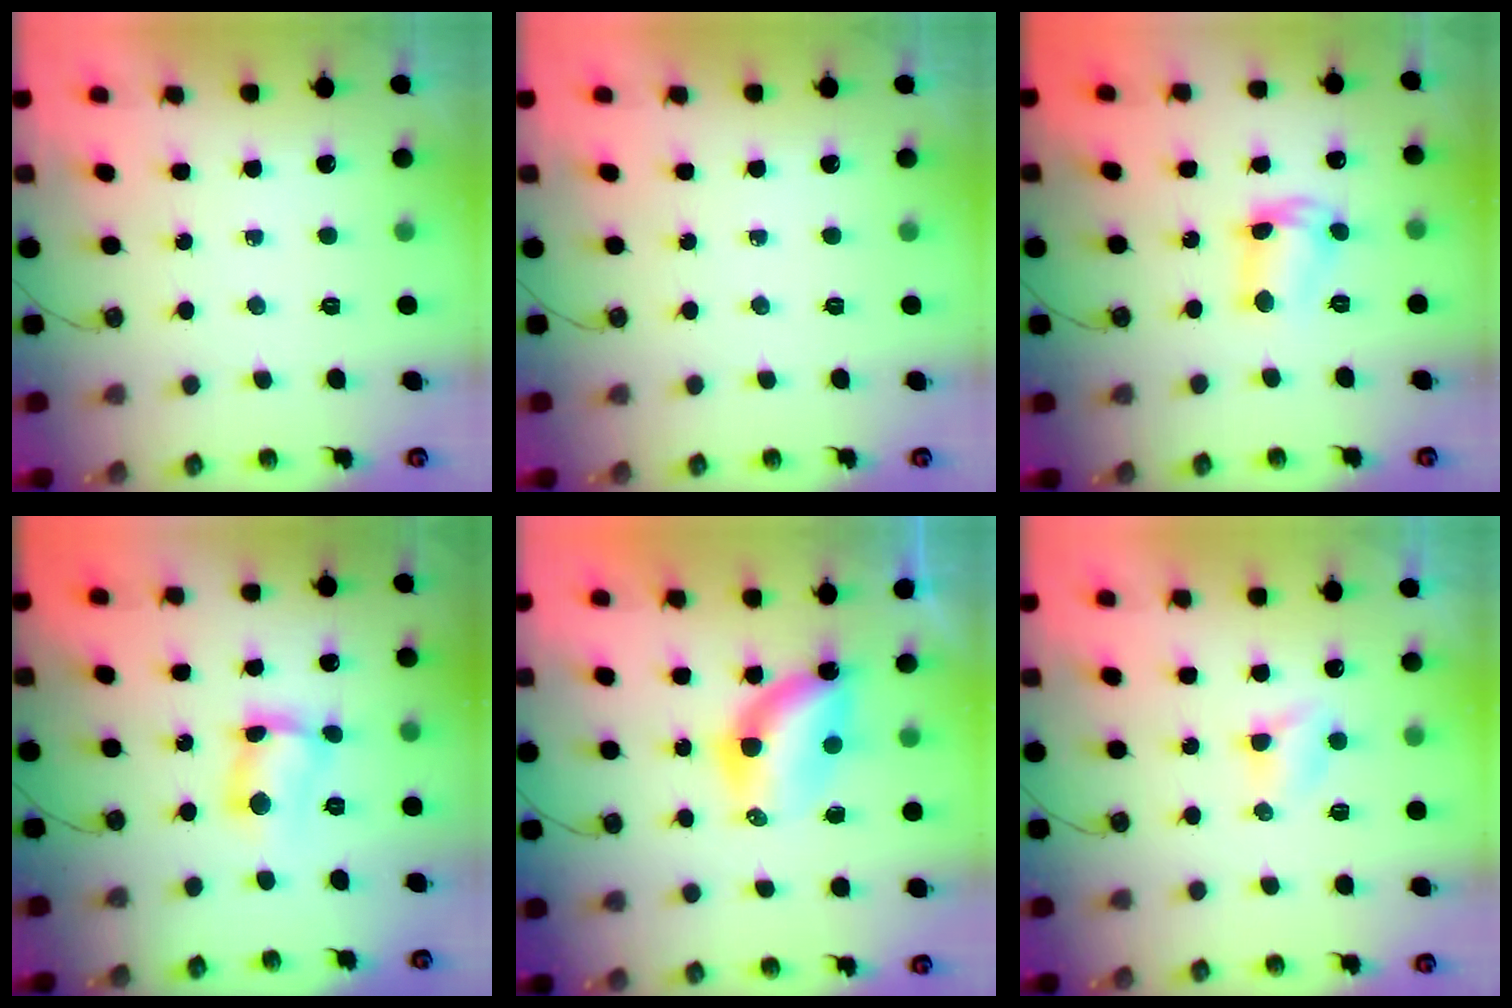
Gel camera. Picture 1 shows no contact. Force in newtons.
{"total": 0.0}
{"total": 9.1, "press": 9.1, "slide": 0.9}
{"total": 7.1, "press": 7.0, "slide": 0.4}
{"total": 7.4, "press": 7.0, "slide": 2.4}
{"total": 2.9, "press": 2.9, "slide": 0.3}